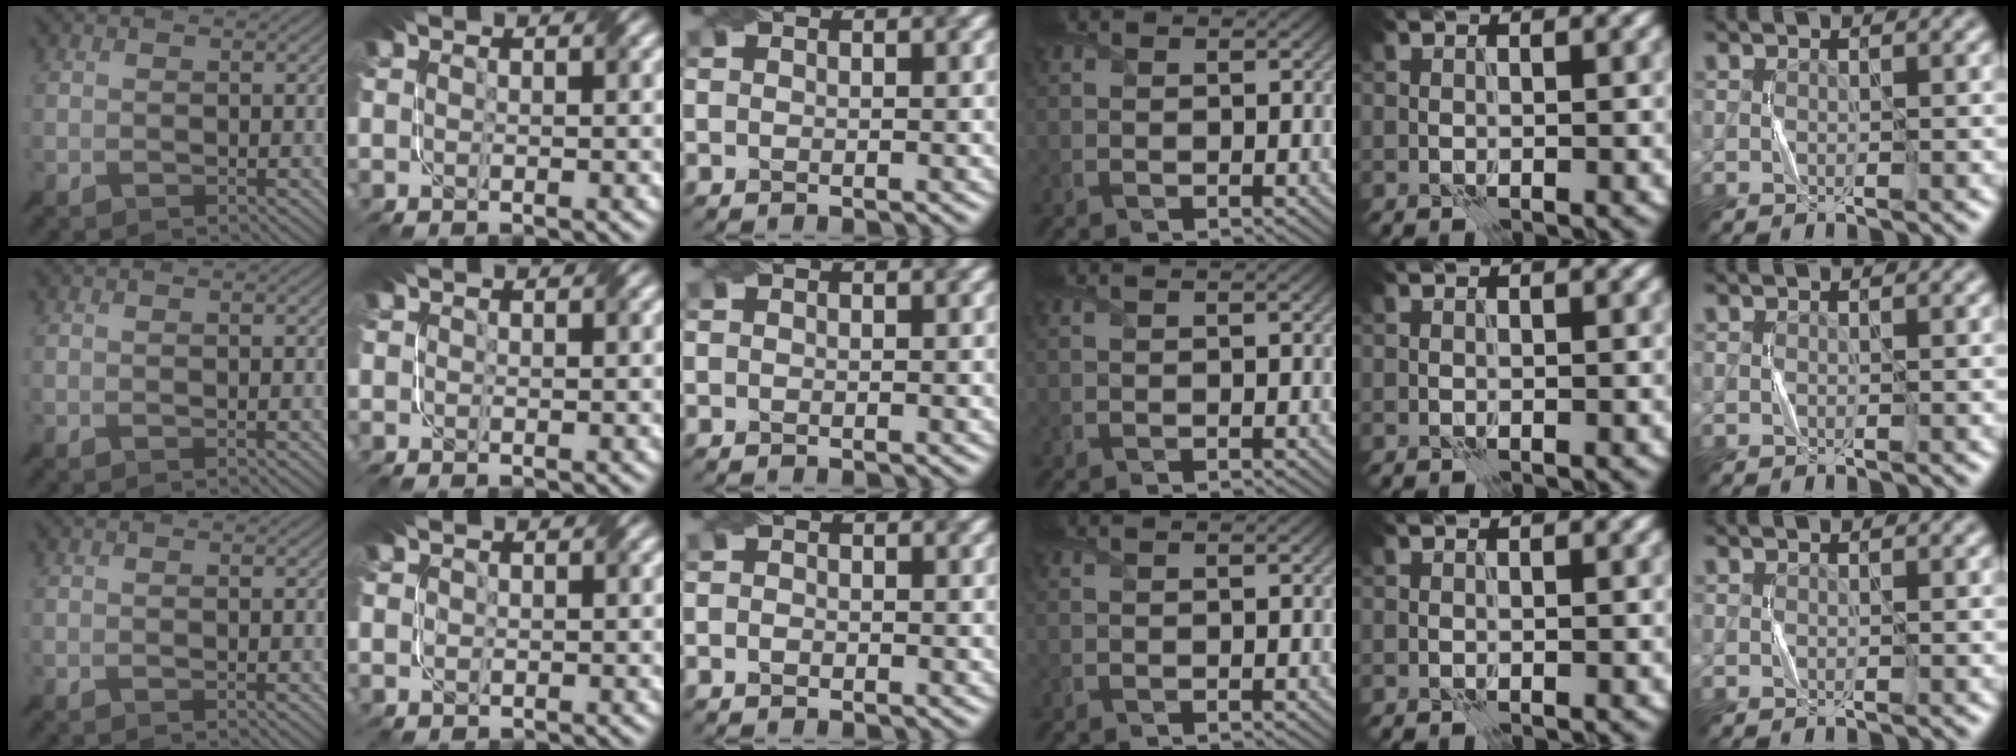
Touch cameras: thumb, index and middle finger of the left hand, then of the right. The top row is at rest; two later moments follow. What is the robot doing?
{"motion": "fold", "object": "coffee filter"}